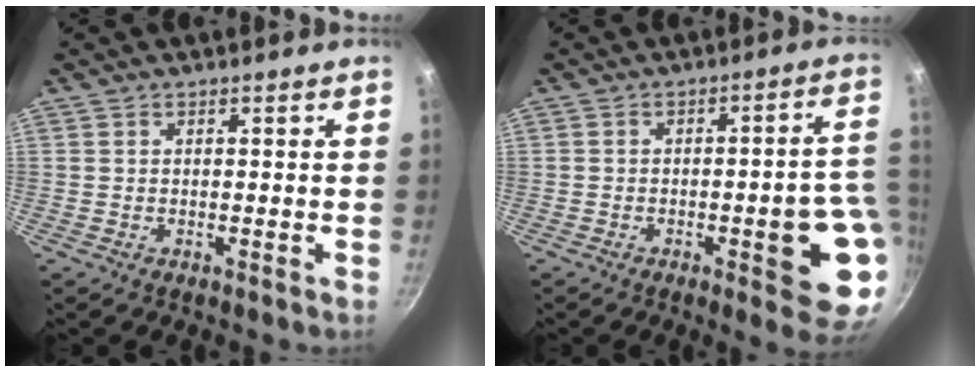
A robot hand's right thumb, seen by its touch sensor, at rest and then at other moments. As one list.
[{"total": 13.5, "force": [-3.4, 3.7, 12.5], "torque": [-0.113, 0.027, -0.042]}]